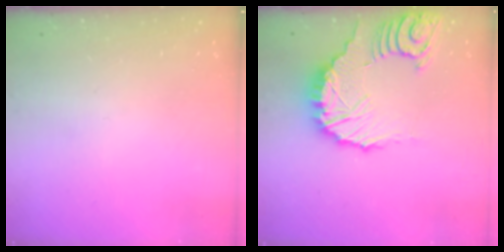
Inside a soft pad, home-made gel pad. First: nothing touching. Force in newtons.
{"total": 14.7, "press": 14.5, "slide": 1.9}